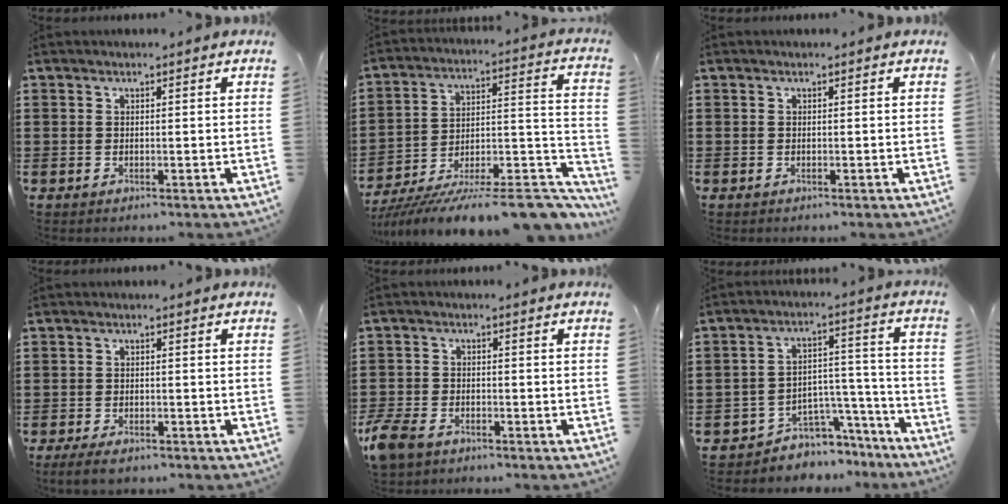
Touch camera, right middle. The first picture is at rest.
{"total": 12.5, "force": [-10.9, 0.9, 5.9], "torque": [-0.065, 0.024, -0.201]}
{"total": 0.0}
{"total": 2.0, "force": [-1.5, 0.6, 1.2], "torque": [-0.035, -0.004, -0.034]}
{"total": 4.0, "force": [-3.3, 1.8, 1.4], "torque": [-0.060, -0.006, -0.076]}
{"total": 5.2, "force": [-4.6, 2.4, 0.2], "torque": [-0.012, 0.014, -0.091]}